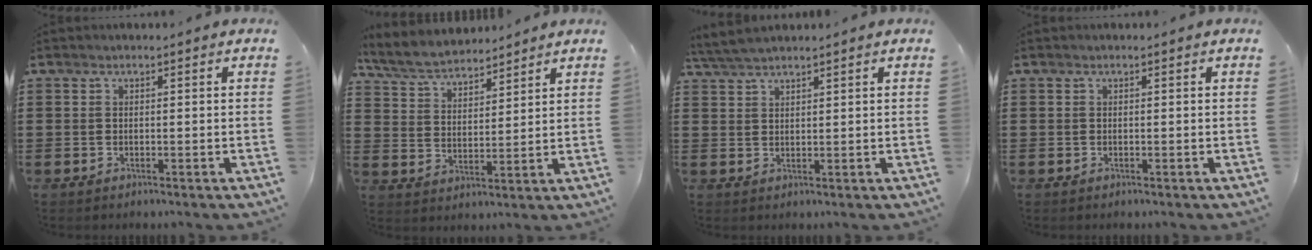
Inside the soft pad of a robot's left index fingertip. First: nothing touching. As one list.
[{"total": 6.1, "force": [5.7, 1.3, 1.7], "torque": [-0.057, -0.019, 0.103]}, {"total": 3.0, "force": [2.7, 0.2, 1.1], "torque": [-0.030, 0.001, 0.053]}, {"total": 0.0}]